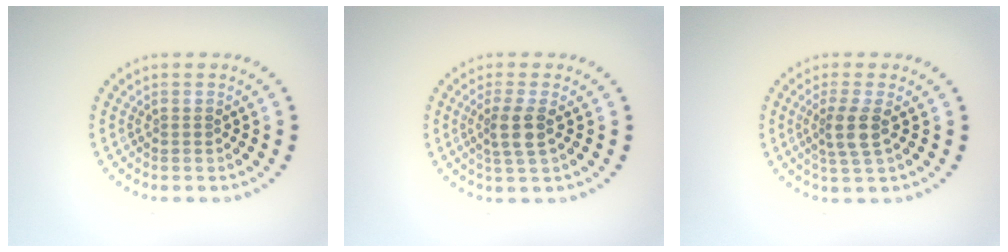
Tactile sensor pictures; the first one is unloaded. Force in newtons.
{"total": 2.4, "press": 2.0, "slide": 1.3}
{"total": 2.6, "press": 2.2, "slide": 1.5}